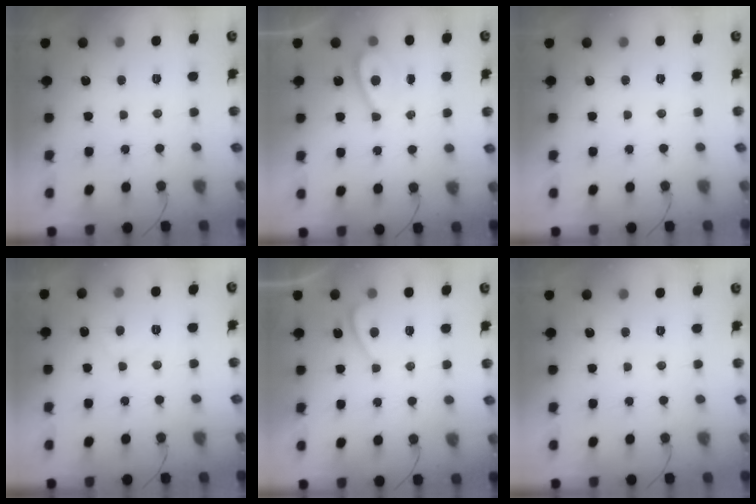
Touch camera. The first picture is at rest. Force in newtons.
{"total": 4.3, "press": 3.7, "slide": 2.1}
{"total": 0.0}
{"total": 2.9, "press": 2.9, "slide": 0.5}
{"total": 0.0}
{"total": 0.0}